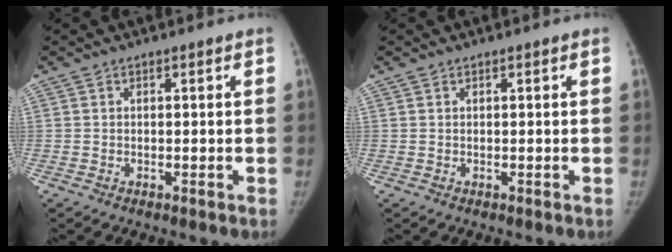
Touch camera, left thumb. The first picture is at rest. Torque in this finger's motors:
{"motor_torque": [0.14, 0.14, 0.18, 0.18, 0.00]}